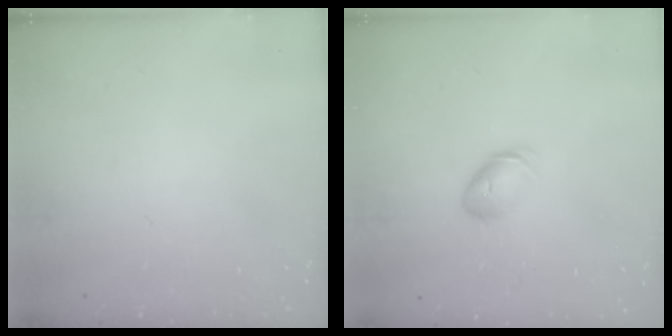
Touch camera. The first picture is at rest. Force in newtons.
{"total": 6.4, "press": 6.3, "slide": 1.0}